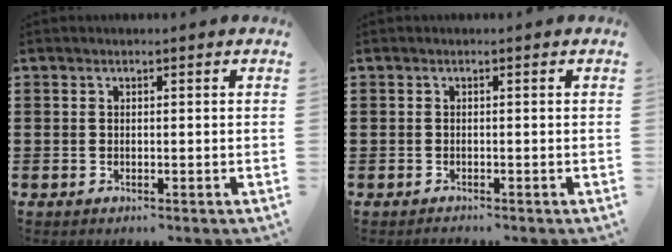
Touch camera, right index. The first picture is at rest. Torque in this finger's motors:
{"motor_torque": [-1.03, 0.95, -0.52, -0.16]}